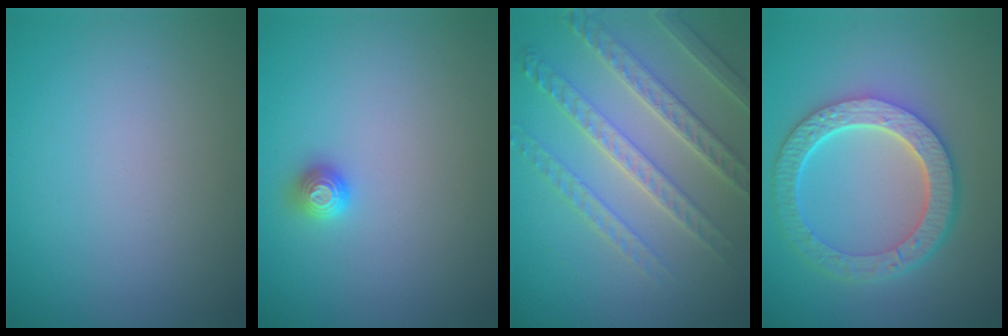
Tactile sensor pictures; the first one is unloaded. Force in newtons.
{"total": 1.0, "press": 1.0, "slide": 0.3}
{"total": 4.5, "press": 4.4, "slide": 0.9}
{"total": 6.4, "press": 4.9, "slide": 4.2}